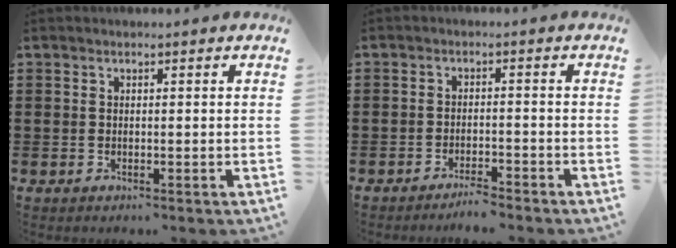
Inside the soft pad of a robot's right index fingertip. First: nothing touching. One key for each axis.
{"total": 2.5, "fx": -2.4, "fy": -0.1, "fz": 0.5, "tx": -0.014, "ty": 0.001, "tz": -0.050}